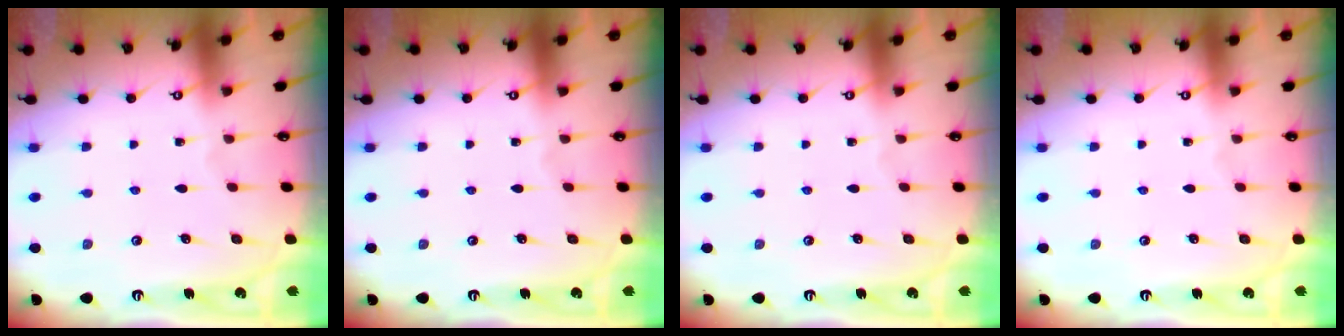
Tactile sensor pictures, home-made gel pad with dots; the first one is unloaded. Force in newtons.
{"total": 0.0}
{"total": 0.0}
{"total": 0.0}